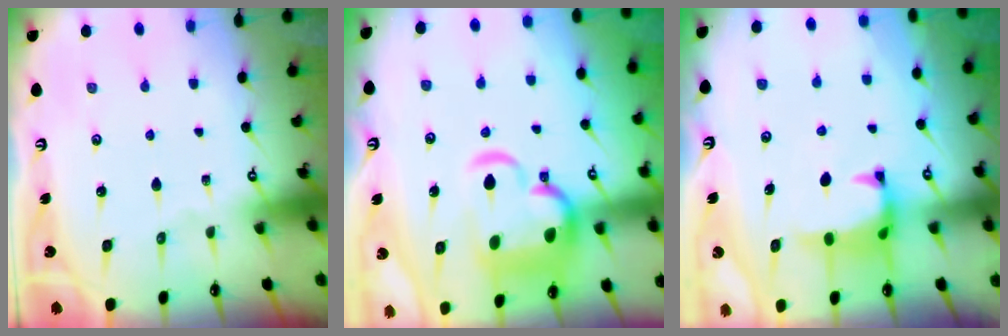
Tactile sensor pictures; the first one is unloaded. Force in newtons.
{"total": 8.6, "press": 8.4, "slide": 2.0}
{"total": 0.8, "press": 0.1, "slide": 0.8}